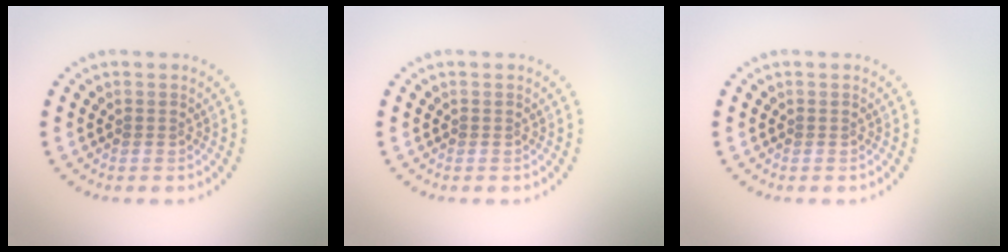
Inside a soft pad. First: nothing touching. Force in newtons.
{"total": 0.0}
{"total": 0.0}